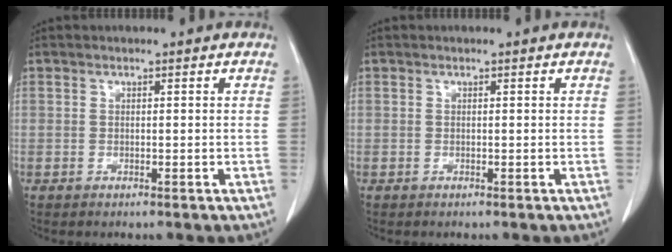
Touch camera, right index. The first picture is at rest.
{"total": 0.0}